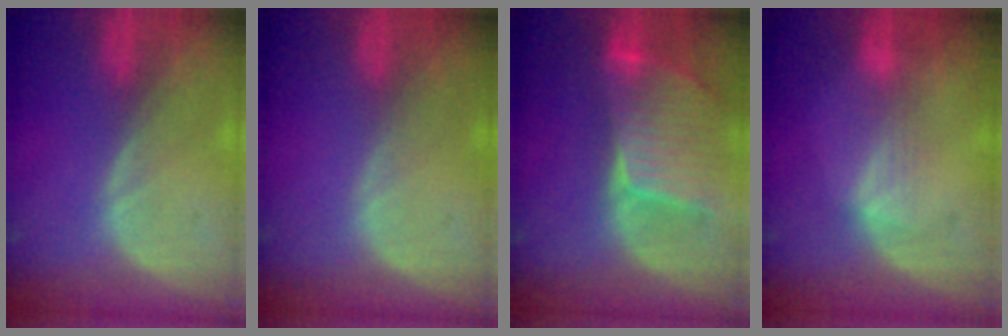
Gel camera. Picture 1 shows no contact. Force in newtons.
{"total": 0.0}
{"total": 9.3, "press": 8.1, "slide": 4.4}
{"total": 2.7, "press": 2.7, "slide": 0.4}